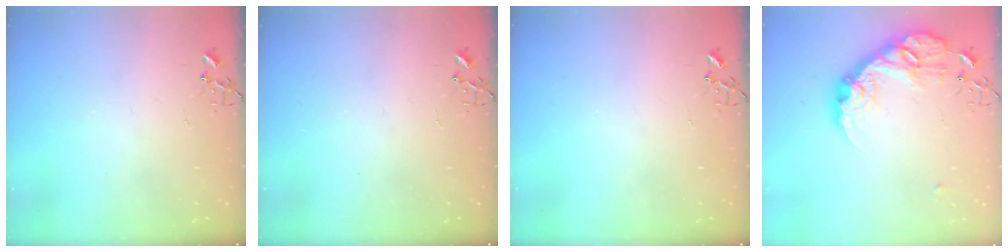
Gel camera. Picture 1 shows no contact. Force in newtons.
{"total": 0.0}
{"total": 0.0}
{"total": 18.5, "press": 18.4, "slide": 1.4}